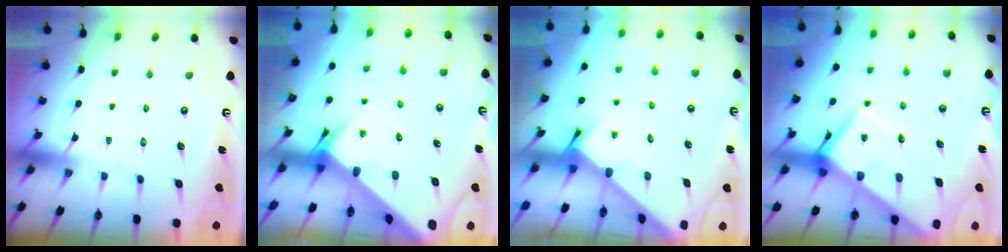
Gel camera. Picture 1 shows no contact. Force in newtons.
{"total": 5.7, "press": 5.7, "slide": 0.4}
{"total": 2.6, "press": 2.6, "slide": 0.2}
{"total": 11.8, "press": 11.7, "slide": 1.1}